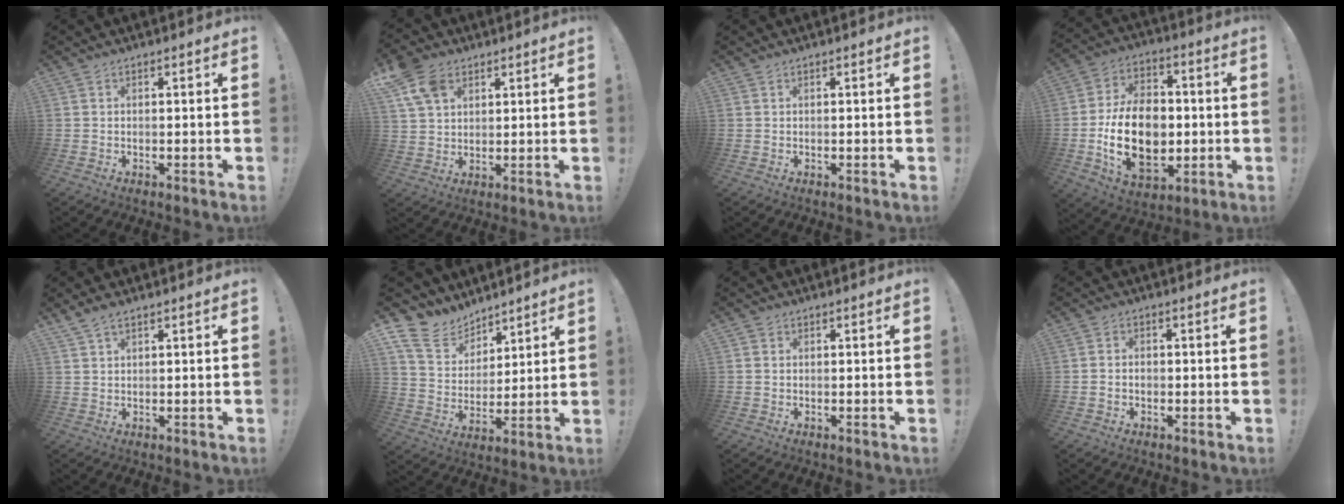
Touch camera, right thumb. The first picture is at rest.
{"total": 10.1, "force": [5.3, 6.8, 5.2], "torque": [-0.098, -0.015, 0.104]}
{"total": 0.0}
{"total": 21.4, "force": [-2.6, 14.9, 15.1], "torque": [-0.270, 0.007, -0.035]}
{"total": 3.0, "force": [2.3, 0.9, 1.8], "torque": [-0.042, -0.004, 0.044]}
{"total": 12.0, "force": [9.5, 6.9, 2.8], "torque": [-0.071, -0.077, 0.183]}
{"total": 0.8, "force": [0.0, 0.8, 0.1], "torque": [-0.007, 0.005, 0.002]}
{"total": 1.8, "force": [-1.0, 1.2, 0.8], "torque": [-0.004, 0.004, -0.020]}